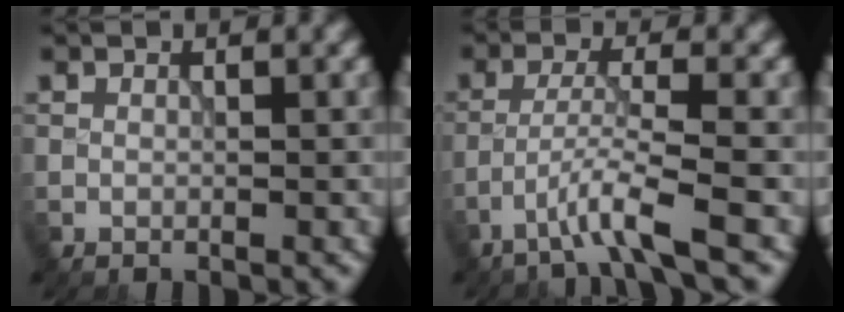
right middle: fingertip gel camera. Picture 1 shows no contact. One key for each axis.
{"total": 3.9, "fx": -2.5, "fy": -0.1, "fz": 3.1, "tx": -0.054, "ty": 0.012, "tz": -0.059}